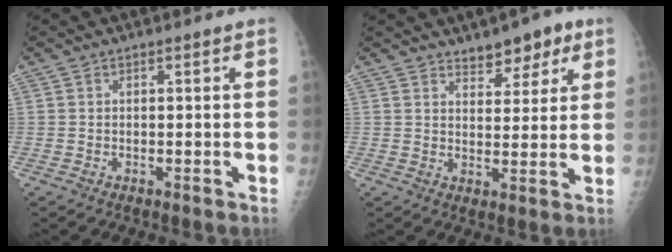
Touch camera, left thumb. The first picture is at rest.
{"total": 6.9, "force": [4.7, 3.4, 3.7], "torque": [-0.018, -0.026, 0.067]}